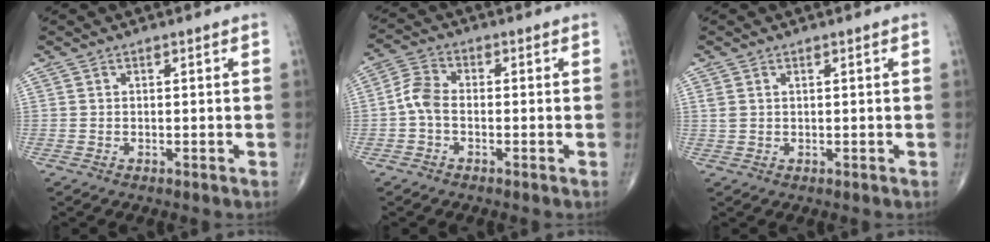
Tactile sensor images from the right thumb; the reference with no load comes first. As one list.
[{"total": 4.7, "force": [-1.1, 2.9, 3.6], "torque": [-0.071, 0.016, -0.032]}, {"total": 1.5, "force": [0.5, 0.9, 1.1], "torque": [-0.034, 0.011, 0.018]}]